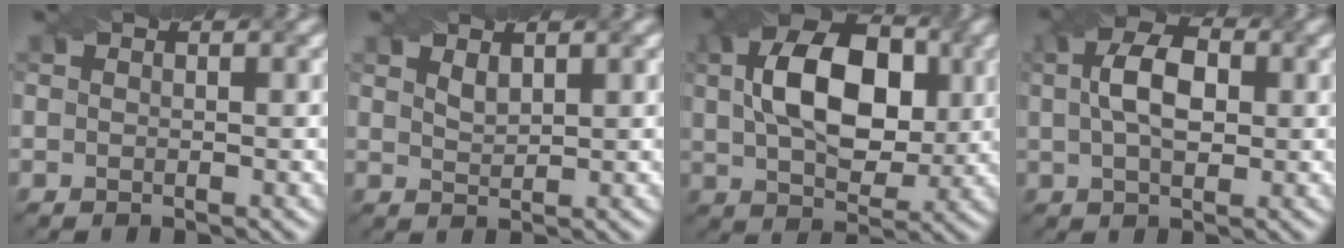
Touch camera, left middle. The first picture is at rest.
{"total": 1.3, "force": [1.0, 0.5, 0.7], "torque": [-0.018, -0.001, 0.023]}
{"total": 10.9, "force": [1.8, 6.7, 8.4], "torque": [-0.147, 0.011, 0.029]}
{"total": 5.3, "force": [0.9, 3.1, 4.3], "torque": [-0.080, 0.011, 0.009]}